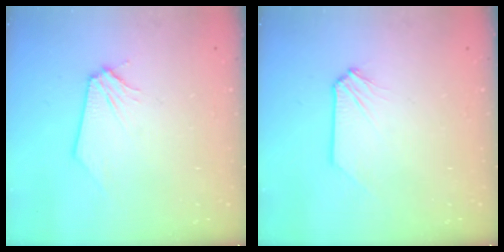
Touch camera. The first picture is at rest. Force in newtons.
{"total": 0.0}